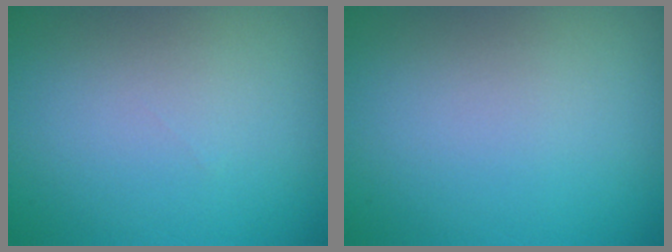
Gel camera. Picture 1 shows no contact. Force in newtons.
{"total": 0.0}